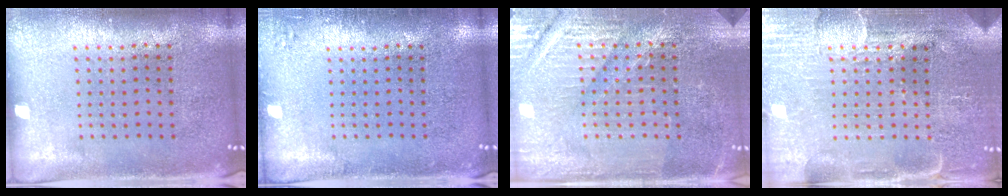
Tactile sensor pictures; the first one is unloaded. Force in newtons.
{"total": 1.0, "press": 1.0, "slide": 0.3}
{"total": 3.6, "press": 3.5, "slide": 0.8}
{"total": 4.0, "press": 3.7, "slide": 1.5}